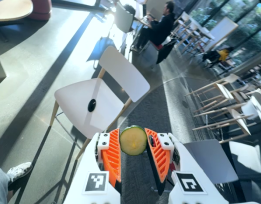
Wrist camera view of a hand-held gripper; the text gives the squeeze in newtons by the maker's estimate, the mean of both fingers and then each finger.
{"total": 8.9, "left": 9.4, "right": 8.4}